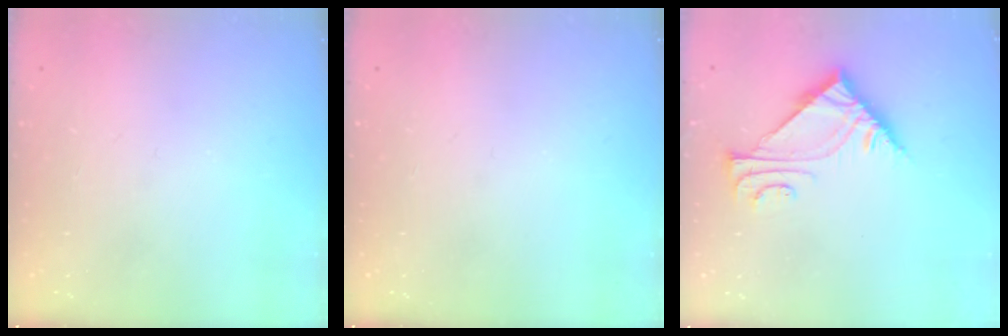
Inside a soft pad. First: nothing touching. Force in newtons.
{"total": 0.0}
{"total": 7.1, "press": 7.1, "slide": 0.4}